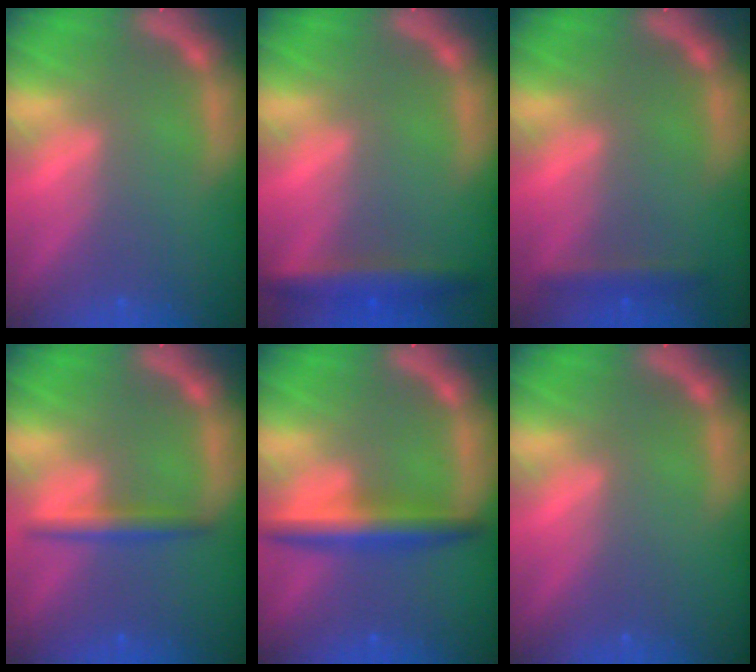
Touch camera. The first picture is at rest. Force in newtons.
{"total": 4.0}
{"total": 1.9}
{"total": 2.4}
{"total": 4.5}
{"total": 0.0}